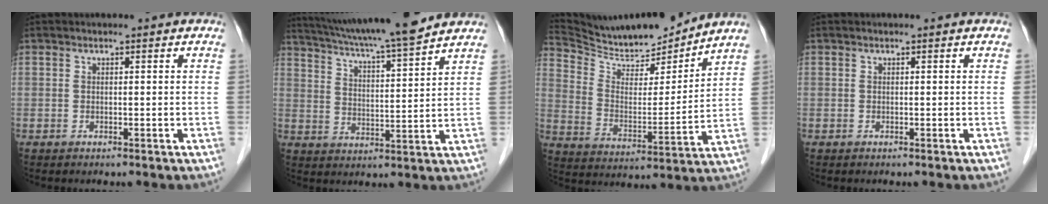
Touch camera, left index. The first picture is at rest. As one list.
[{"total": 16.5, "force": [14.7, -0.1, 7.5], "torque": [-0.133, 0.010, 0.227]}, {"total": 14.5, "force": [14.1, 1.0, 3.3], "torque": [-0.072, -0.009, 0.246]}, {"total": 0.0}]